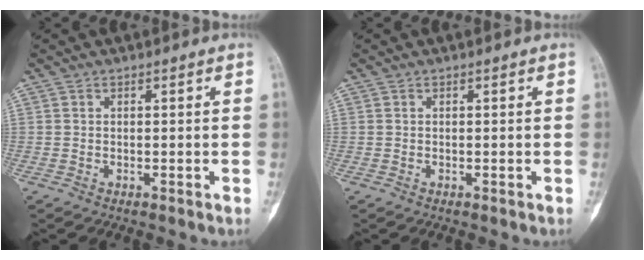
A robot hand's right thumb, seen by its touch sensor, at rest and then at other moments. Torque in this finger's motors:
{"motor_torque": [2.08, 2.03, 0.13, 0.04, 0.02]}